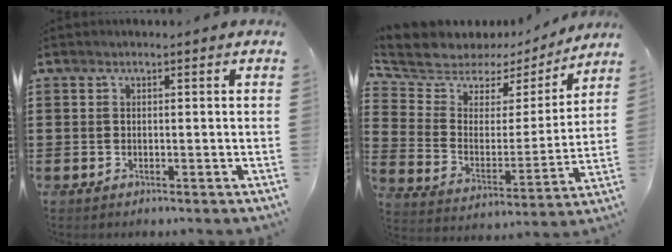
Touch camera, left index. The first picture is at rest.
{"total": 6.0, "force": [5.4, 2.6, 0.3], "torque": [-0.050, -0.040, 0.091]}